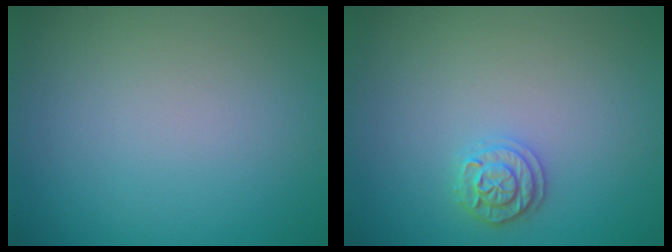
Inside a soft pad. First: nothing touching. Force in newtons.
{"total": 1.9, "press": 1.9, "slide": 0.3}